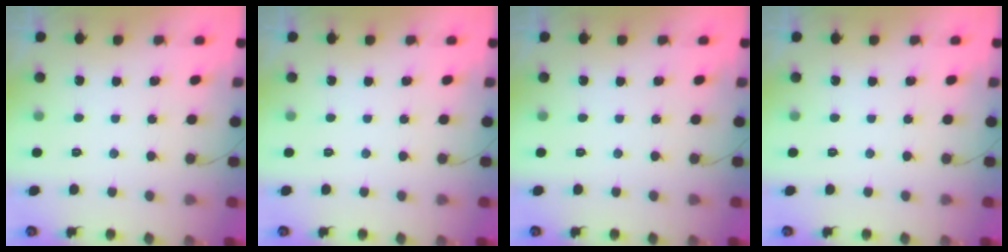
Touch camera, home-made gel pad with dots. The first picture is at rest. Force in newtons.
{"total": 0.0}
{"total": 0.0}
{"total": 0.0}